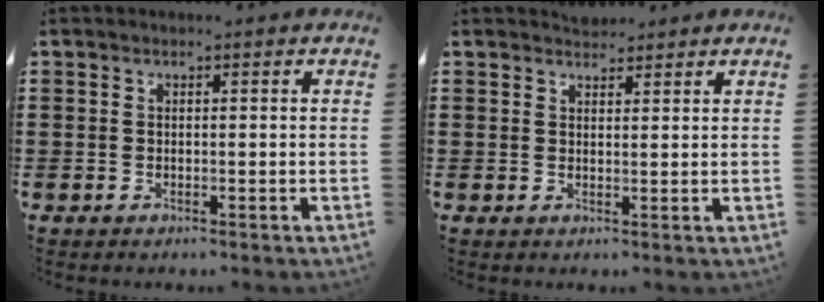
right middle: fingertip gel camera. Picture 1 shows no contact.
{"total": 1.8, "force": [1.7, 0.5, -0.1], "torque": [-0.002, 0.007, 0.034]}